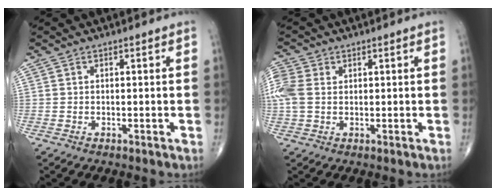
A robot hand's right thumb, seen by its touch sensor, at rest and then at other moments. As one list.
[{"total": 6.1, "force": [1.1, 4.3, 4.2], "torque": [-0.122, 0.013, 0.023]}]